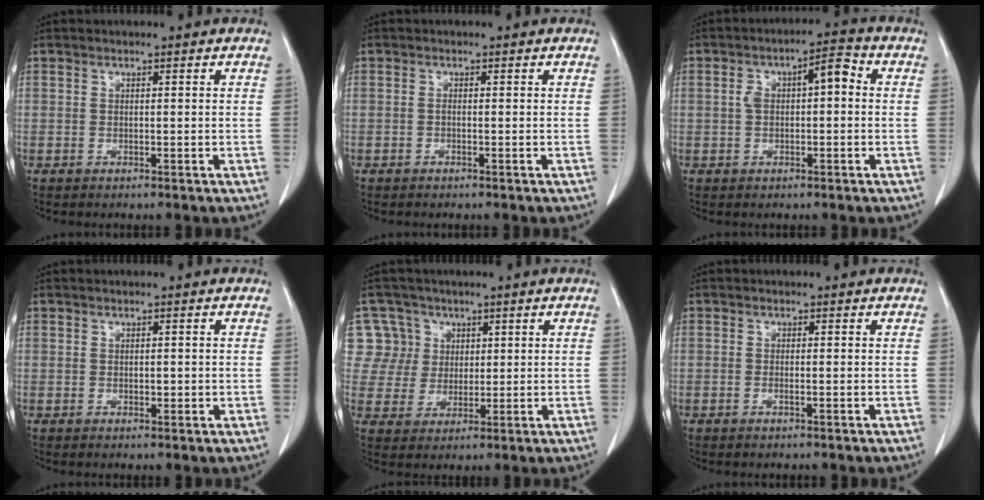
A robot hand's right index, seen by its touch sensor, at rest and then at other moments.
{"total": 0.0}
{"total": 6.1, "force": [0.8, 2.5, 5.5], "torque": [-0.097, 0.039, 0.014]}
{"total": 1.0, "force": [0.1, 0.7, 0.7], "torque": [-0.006, 0.001, 0.005]}
{"total": 7.2, "force": [2.8, 6.6, 0.0], "torque": [0.007, 0.019, 0.063]}
{"total": 0.5, "force": [-0.2, 0.0, 0.5], "torque": [-0.009, 0.001, 0.000]}